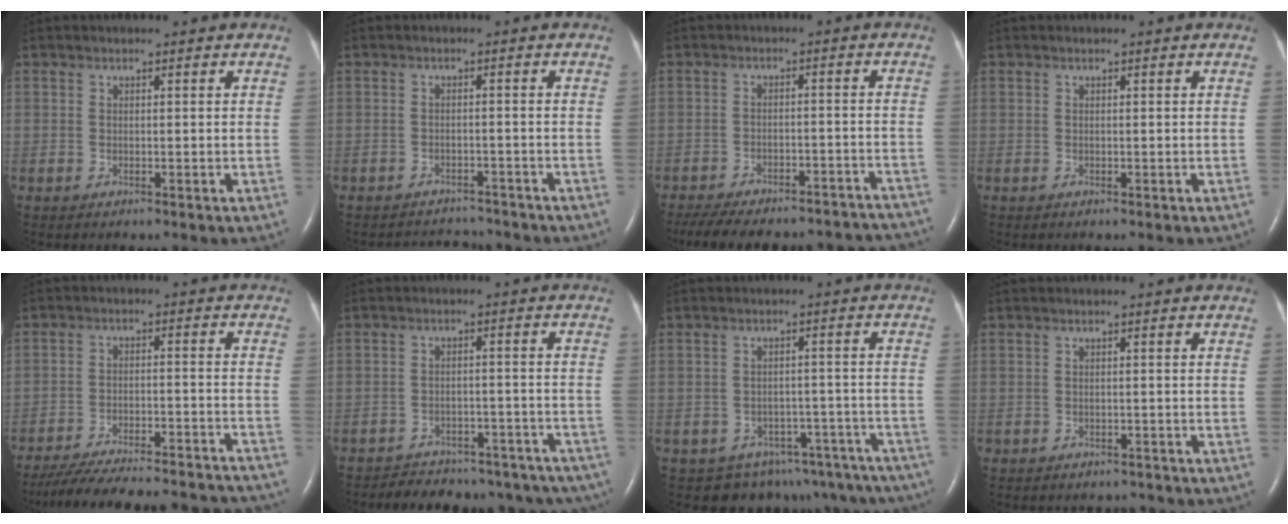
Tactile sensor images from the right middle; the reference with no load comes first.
{"total": 4.7, "force": [-4.5, 1.1, -0.5], "torque": [0.001, 0.007, -0.063]}
{"total": 23.1, "force": [-20.7, 6.5, 8.0], "torque": [-0.136, -0.004, -0.259]}
{"total": 0.0}
{"total": 26.4, "force": [-24.0, 4.1, 10.2], "torque": [-0.149, -0.028, -0.323]}
{"total": 18.9, "force": [-16.3, 7.7, 5.5], "torque": [-0.077, 0.017, -0.188]}
{"total": 15.9, "force": [-13.2, 8.2, 3.4], "torque": [-0.017, 0.044, -0.139]}
{"total": 2.2, "force": [-1.9, 1.1, -0.1], "torque": [-0.005, 0.004, -0.027]}